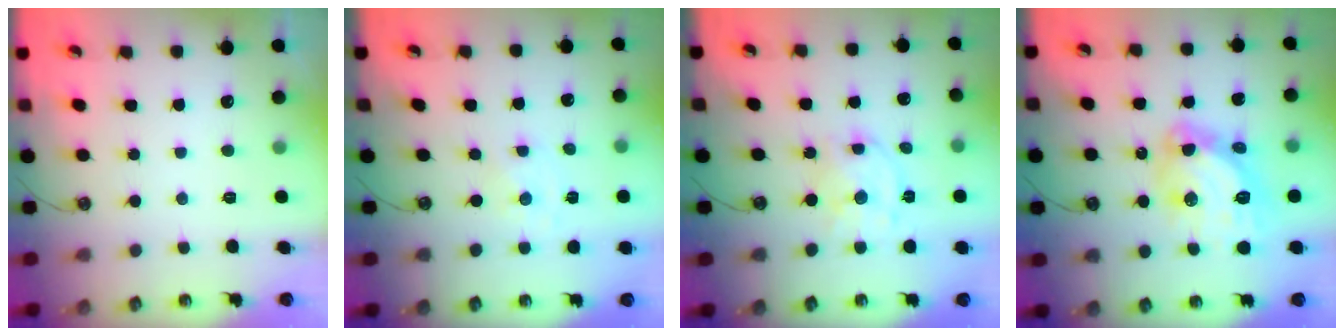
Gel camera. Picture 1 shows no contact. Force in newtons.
{"total": 0.0}
{"total": 9.8, "press": 9.8, "slide": 0.8}
{"total": 15.3, "press": 15.2, "slide": 1.5}